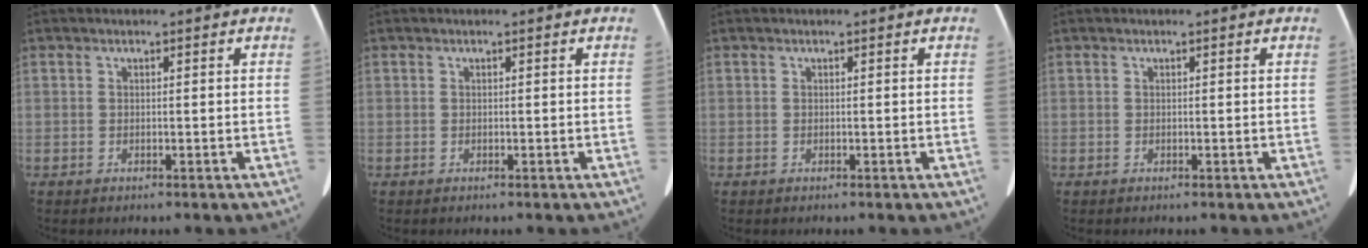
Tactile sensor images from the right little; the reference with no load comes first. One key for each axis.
{"total": 0.0}
{"total": 0.0}
{"total": 0.0}